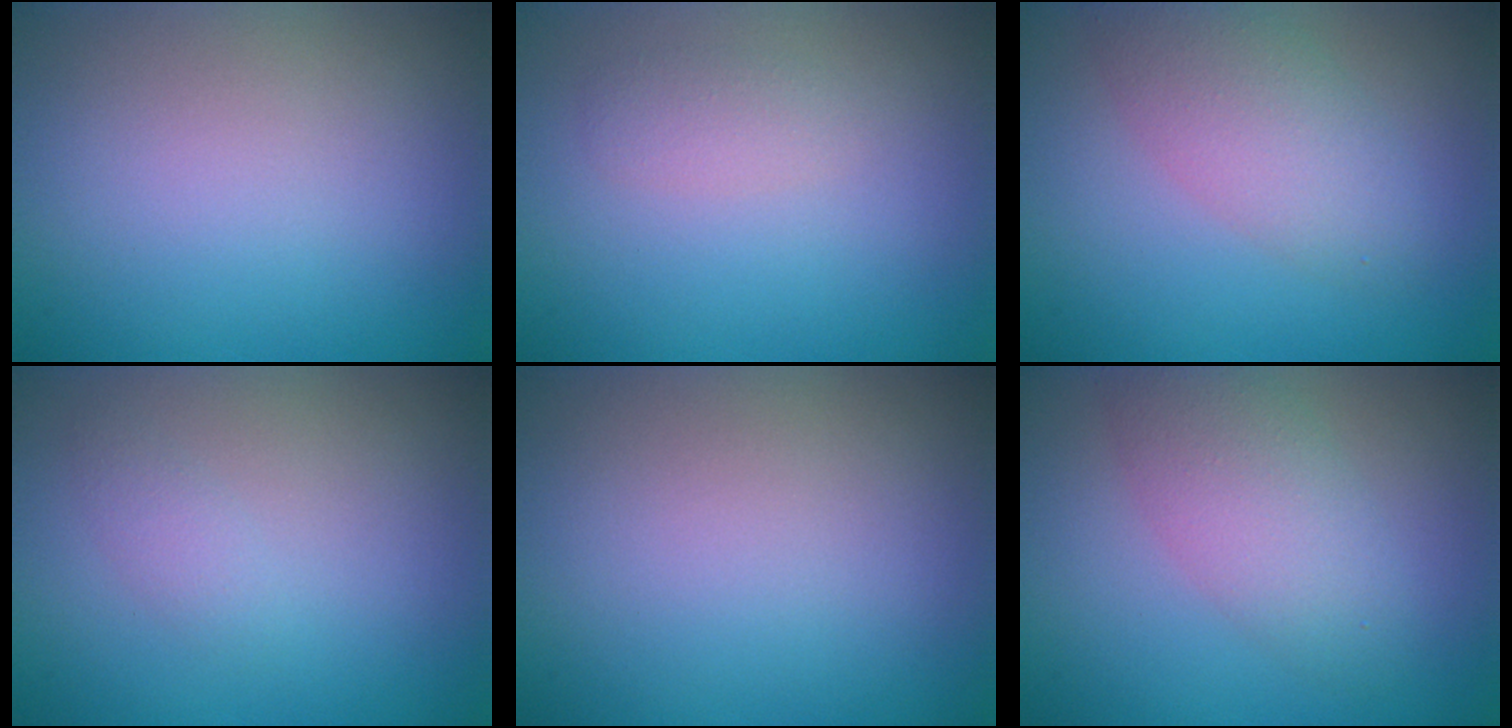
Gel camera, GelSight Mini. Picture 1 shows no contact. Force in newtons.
{"total": 1.3, "press": 1.3, "slide": 0.1}
{"total": 4.0, "press": 4.0, "slide": 0.0}
{"total": 1.2, "press": 1.2, "slide": 0.0}
{"total": 0.0}
{"total": 4.2, "press": 4.2, "slide": 0.1}